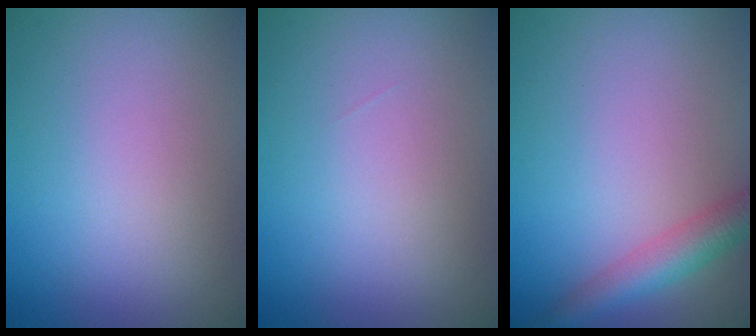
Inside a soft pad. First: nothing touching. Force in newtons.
{"total": 0.0}
{"total": 3.5, "press": 3.5, "slide": 0.1}